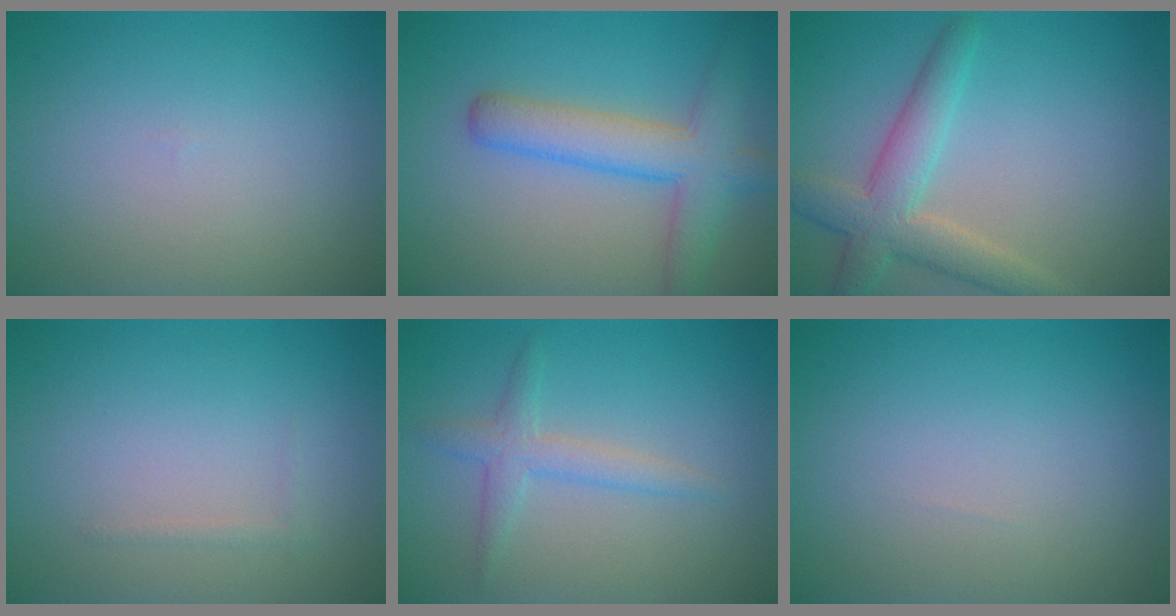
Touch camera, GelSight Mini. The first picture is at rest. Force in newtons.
{"total": 5.3, "press": 5.3, "slide": 0.3}
{"total": 4.8, "press": 4.8, "slide": 0.3}
{"total": 0.5, "press": 0.5, "slide": 0.0}
{"total": 2.3, "press": 2.3, "slide": 0.1}
{"total": 0.0}